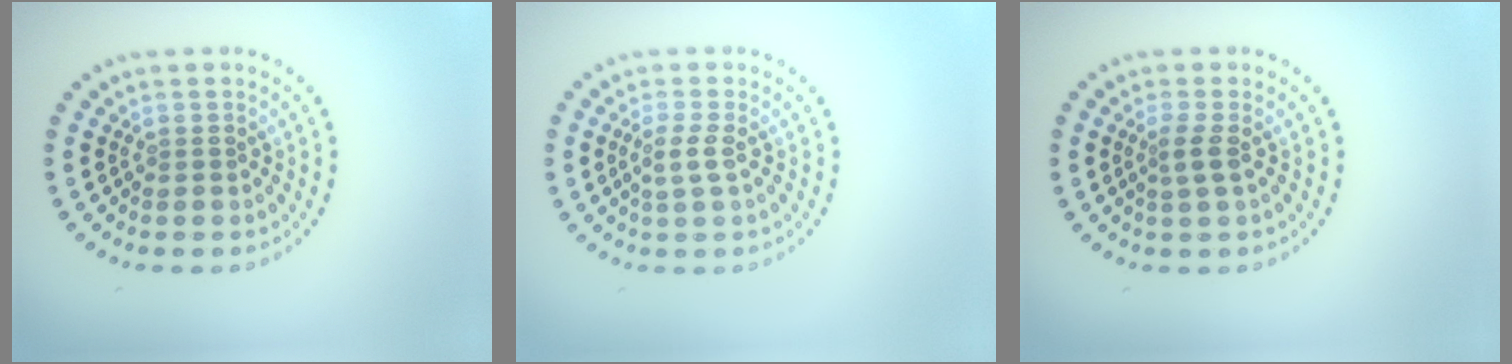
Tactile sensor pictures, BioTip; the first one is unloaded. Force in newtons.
{"total": 1.8, "press": 1.6, "slide": 0.7}
{"total": 1.6, "press": 1.3, "slide": 0.9}